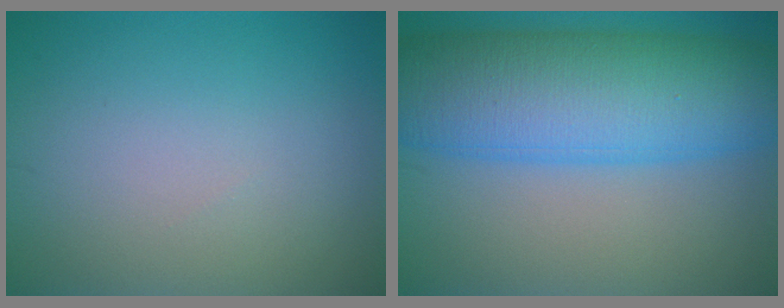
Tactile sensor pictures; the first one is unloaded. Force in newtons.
{"total": 13.3, "press": 13.3, "slide": 0.5}